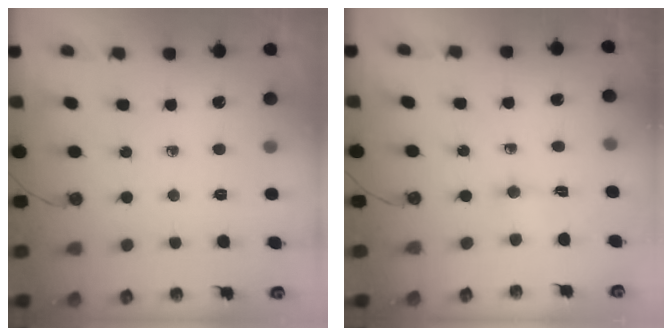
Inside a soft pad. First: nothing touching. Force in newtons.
{"total": 1.6, "press": 1.4, "slide": 0.7}